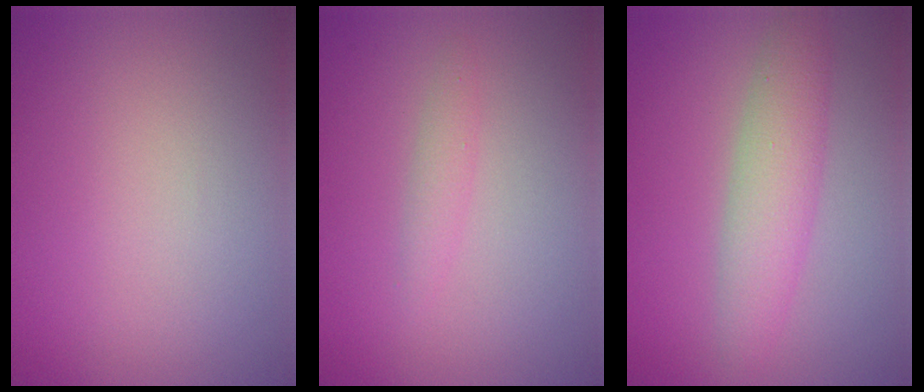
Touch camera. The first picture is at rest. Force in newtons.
{"total": 1.1, "press": 1.1, "slide": 0.1}
{"total": 3.8, "press": 3.8, "slide": 0.0}